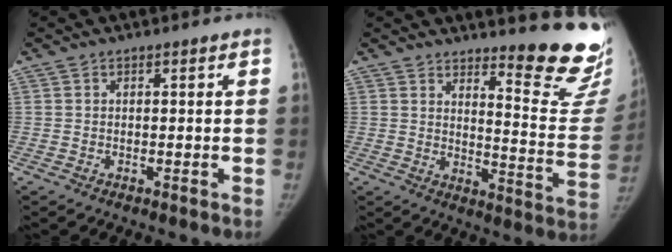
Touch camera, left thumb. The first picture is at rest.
{"total": 16.8, "force": [14.2, 2.6, 8.6], "torque": [-0.074, -0.168, 0.173]}